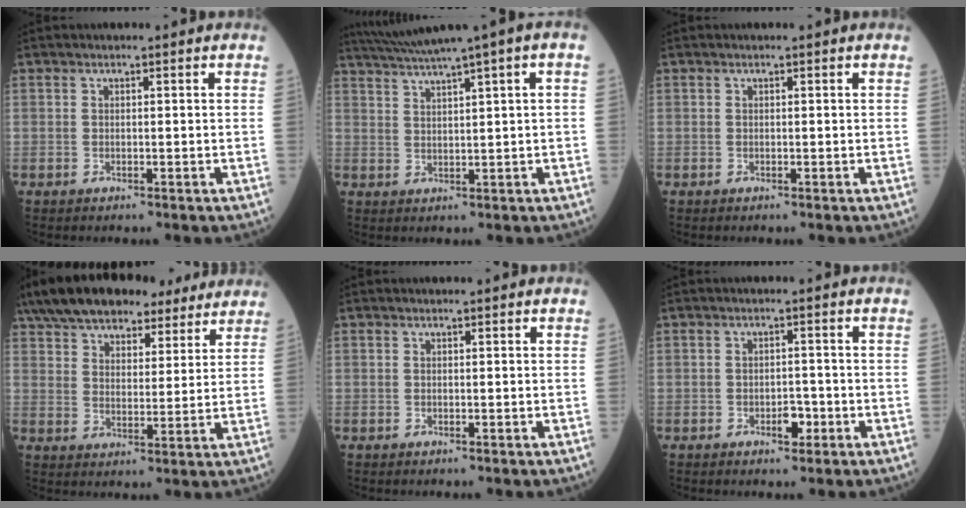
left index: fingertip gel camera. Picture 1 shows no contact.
{"total": 8.1, "force": [5.6, -1.4, 5.7], "torque": [-0.094, 0.029, 0.092]}
{"total": 0.0}
{"total": 20.5, "force": [16.7, 7.6, 9.0], "torque": [-0.164, 0.052, 0.245]}
{"total": 0.0}
{"total": 2.3, "force": [-1.2, 1.2, 1.6], "torque": [-0.021, 0.004, -0.016]}